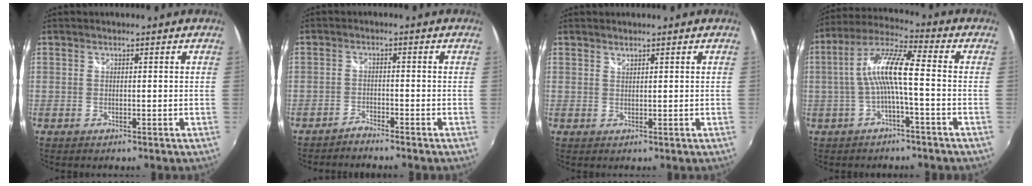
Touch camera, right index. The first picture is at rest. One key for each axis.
{"total": 2.2, "fx": -2.2, "fy": 0.1, "fz": 0.4, "tx": -0.024, "ty": -0.003, "tz": -0.043}
{"total": 0.8, "fx": 0.7, "fy": 0.2, "fz": 0.1, "tx": -0.002, "ty": 0.001, "tz": 0.013}
{"total": 9.6, "fx": -1.4, "fy": 1.1, "fz": 9.4, "tx": -0.197, "ty": 0.019, "tz": -0.024}